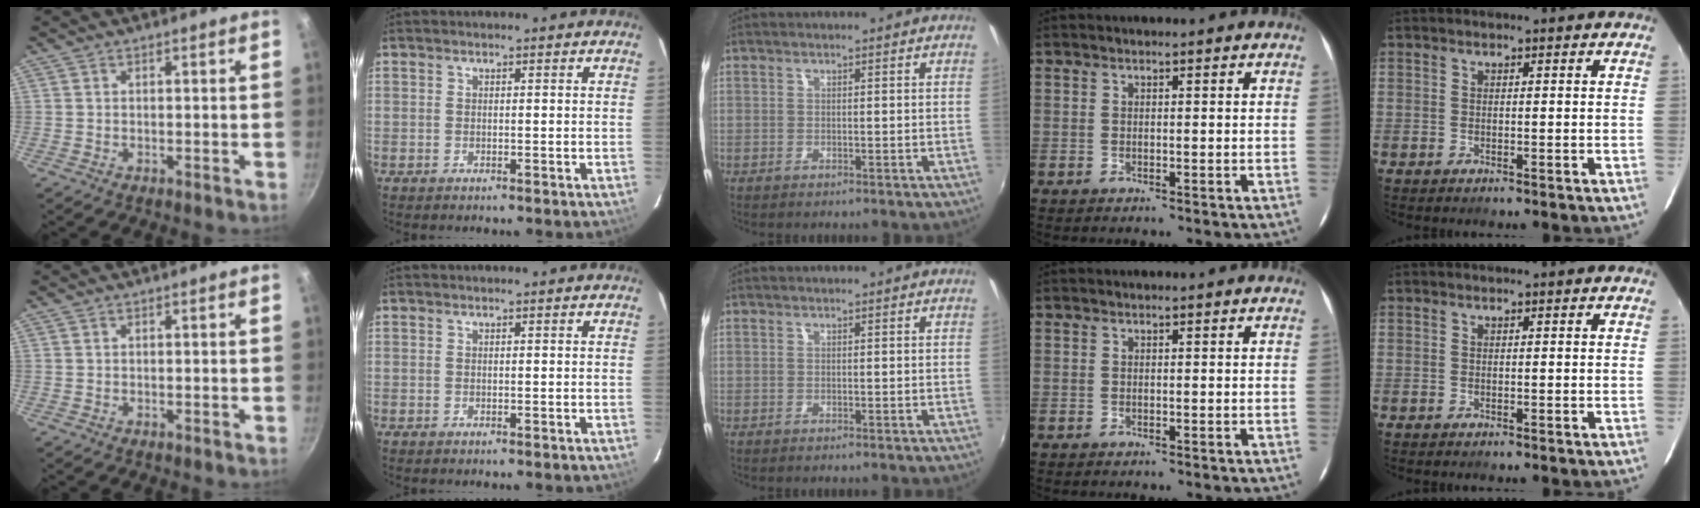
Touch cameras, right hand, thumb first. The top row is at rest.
{}